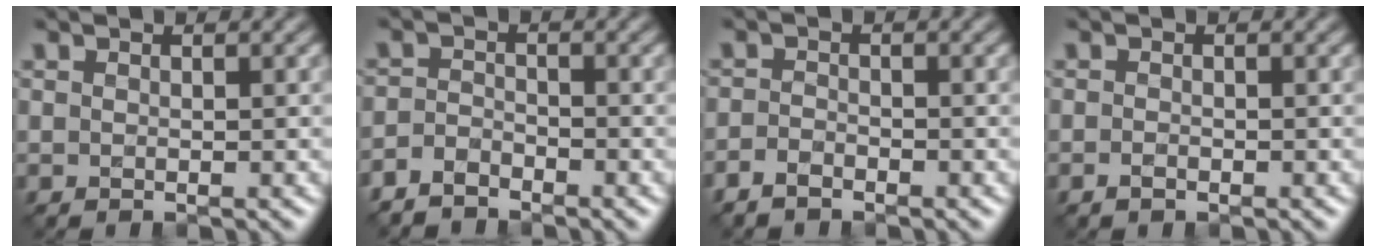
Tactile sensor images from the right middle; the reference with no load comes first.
{"total": 2.6, "force": [-2.4, 0.8, 0.5], "torque": [-0.010, -0.001, -0.054]}
{"total": 1.6, "force": [-1.3, 0.6, 0.7], "torque": [-0.014, -0.001, -0.030]}
{"total": 0.7, "force": [-0.4, 0.4, 0.5], "torque": [-0.009, -0.003, -0.008]}